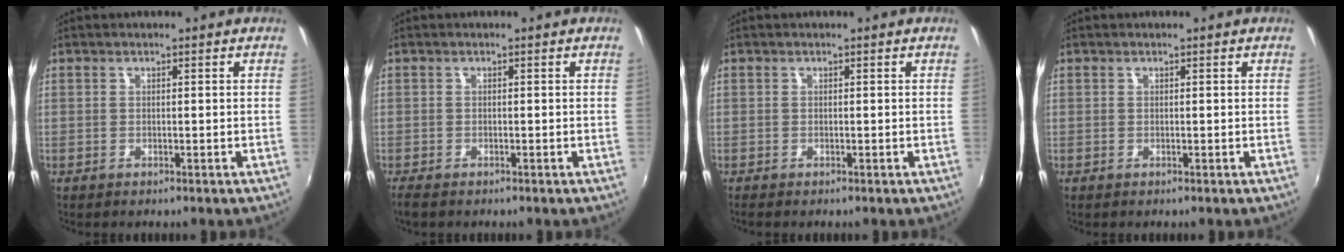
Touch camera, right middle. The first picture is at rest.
{"total": 2.1, "force": [-1.7, 0.7, 1.0], "torque": [-0.020, -0.012, -0.030]}
{"total": 0.0}
{"total": 0.0}